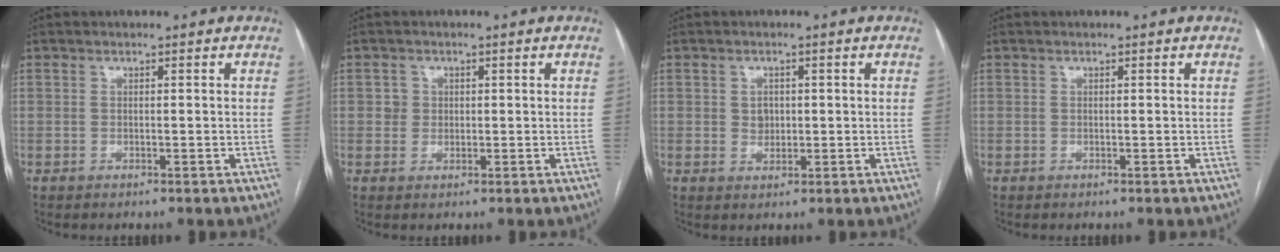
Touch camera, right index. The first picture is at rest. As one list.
[{"total": 1.6, "force": [0.4, 1.6, 0.0], "torque": [0.005, 0.002, 0.003]}, {"total": 2.0, "force": [0.3, 1.7, 1.0], "torque": [-0.015, 0.001, 0.008]}, {"total": 0.0}]